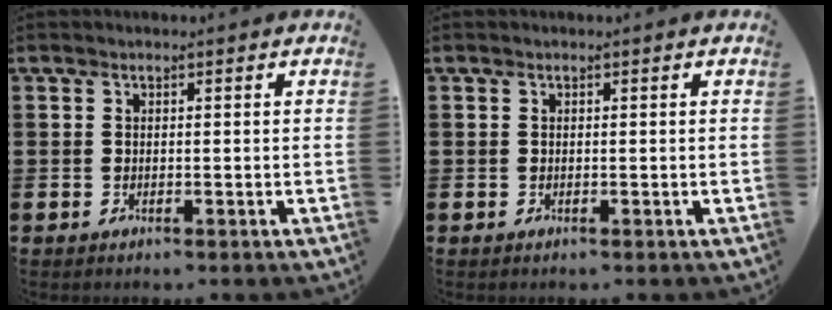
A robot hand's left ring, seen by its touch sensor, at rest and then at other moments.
{"total": 0.0}